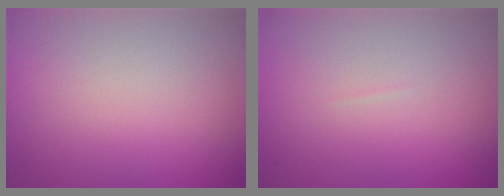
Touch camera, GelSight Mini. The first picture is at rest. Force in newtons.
{"total": 0.0}